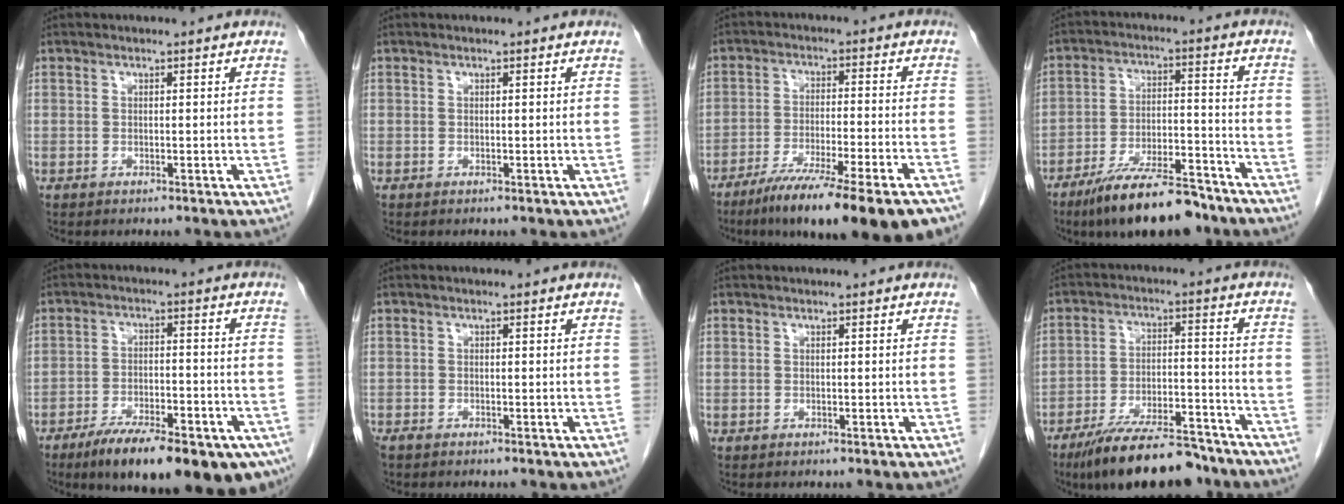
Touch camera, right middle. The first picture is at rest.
{"total": 0.0}
{"total": 18.0, "force": [-13.3, 0.6, 12.1], "torque": [-0.143, -0.033, -0.208]}
{"total": 13.4, "force": [-10.7, 2.6, 7.7], "torque": [-0.127, -0.002, -0.182]}
{"total": 18.8, "force": [-12.4, 5.4, 13.1], "torque": [-0.144, -0.004, -0.183]}
{"total": 1.2, "force": [-1.0, 0.4, 0.5], "torque": [-0.013, -0.003, -0.017]}
{"total": 0.0}
{"total": 15.1, "force": [-12.7, 3.2, 7.7], "torque": [-0.125, 0.003, -0.205]}